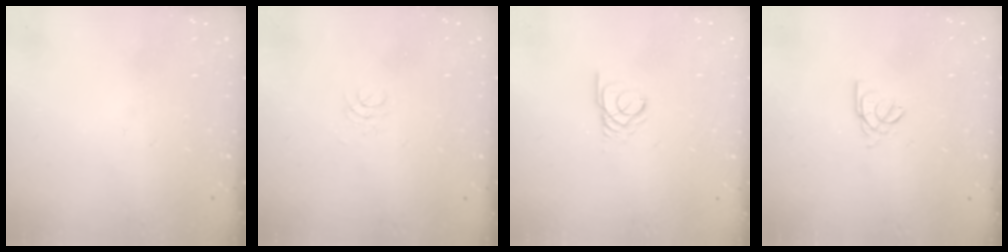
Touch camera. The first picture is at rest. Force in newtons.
{"total": 1.7, "press": 1.7, "slide": 0.2}
{"total": 2.5, "press": 2.5, "slide": 0.2}
{"total": 2.5, "press": 2.5, "slide": 0.5}